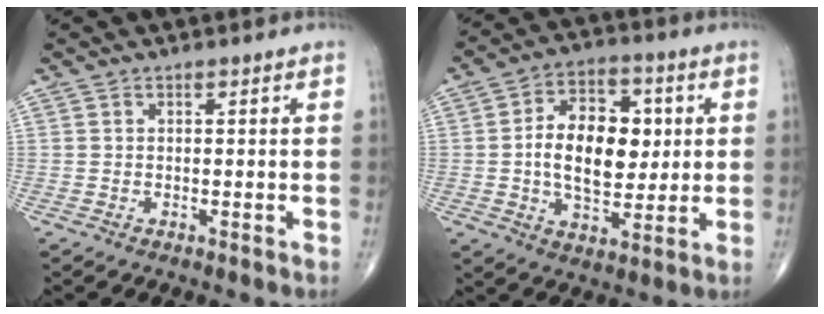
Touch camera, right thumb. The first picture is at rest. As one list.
[{"total": 14.9, "force": [1.1, 9.2, 11.6], "torque": [-0.151, 0.007, 0.017]}]